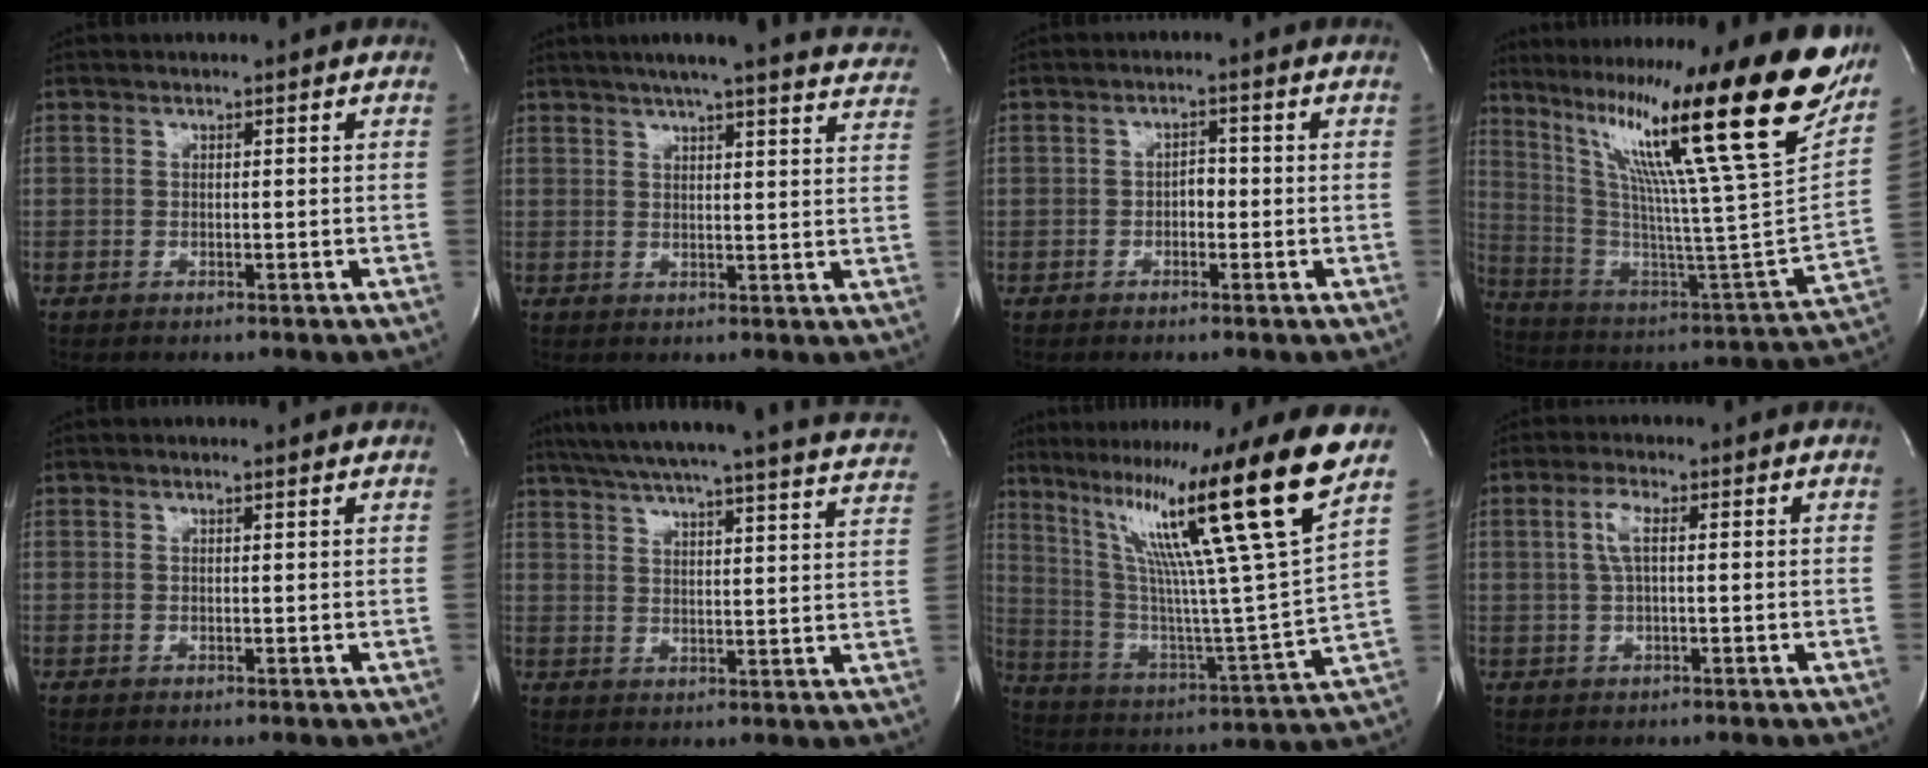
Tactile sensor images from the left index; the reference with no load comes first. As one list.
[{"total": 22.4, "force": [20.2, 1.9, 9.4], "torque": [-0.136, -0.034, 0.230]}, {"total": 1.8, "force": [-0.6, 1.0, 1.3], "torque": [-0.015, 0.003, -0.013]}, {"total": 30.5, "force": [20.9, -2.4, 22.1], "torque": [-0.354, -0.074, 0.319]}, {"total": 0.9, "force": [0.9, 0.0, 0.3], "torque": [-0.013, -0.002, 0.008]}, {"total": 29.9, "force": [27.2, 1.3, 12.2], "torque": [-0.198, -0.058, 0.329]}, {"total": 23.0, "force": [15.0, -3.3, 17.1], "torque": [-0.278, -0.027, 0.237]}, {"total": 3.5, "force": [0.6, 0.9, 3.4], "torque": [-0.071, 0.008, 0.011]}]